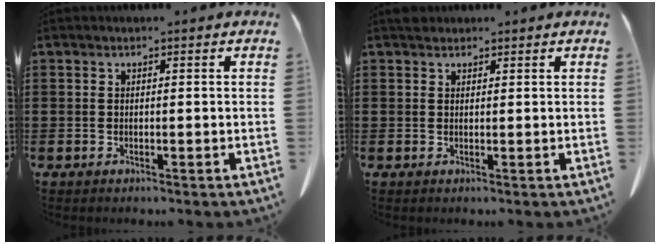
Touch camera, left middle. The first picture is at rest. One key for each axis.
{"total": 1.3, "fx": 1.2, "fy": 0.6, "fz": 0.2, "tx": -0.007, "ty": 0.003, "tz": 0.024}